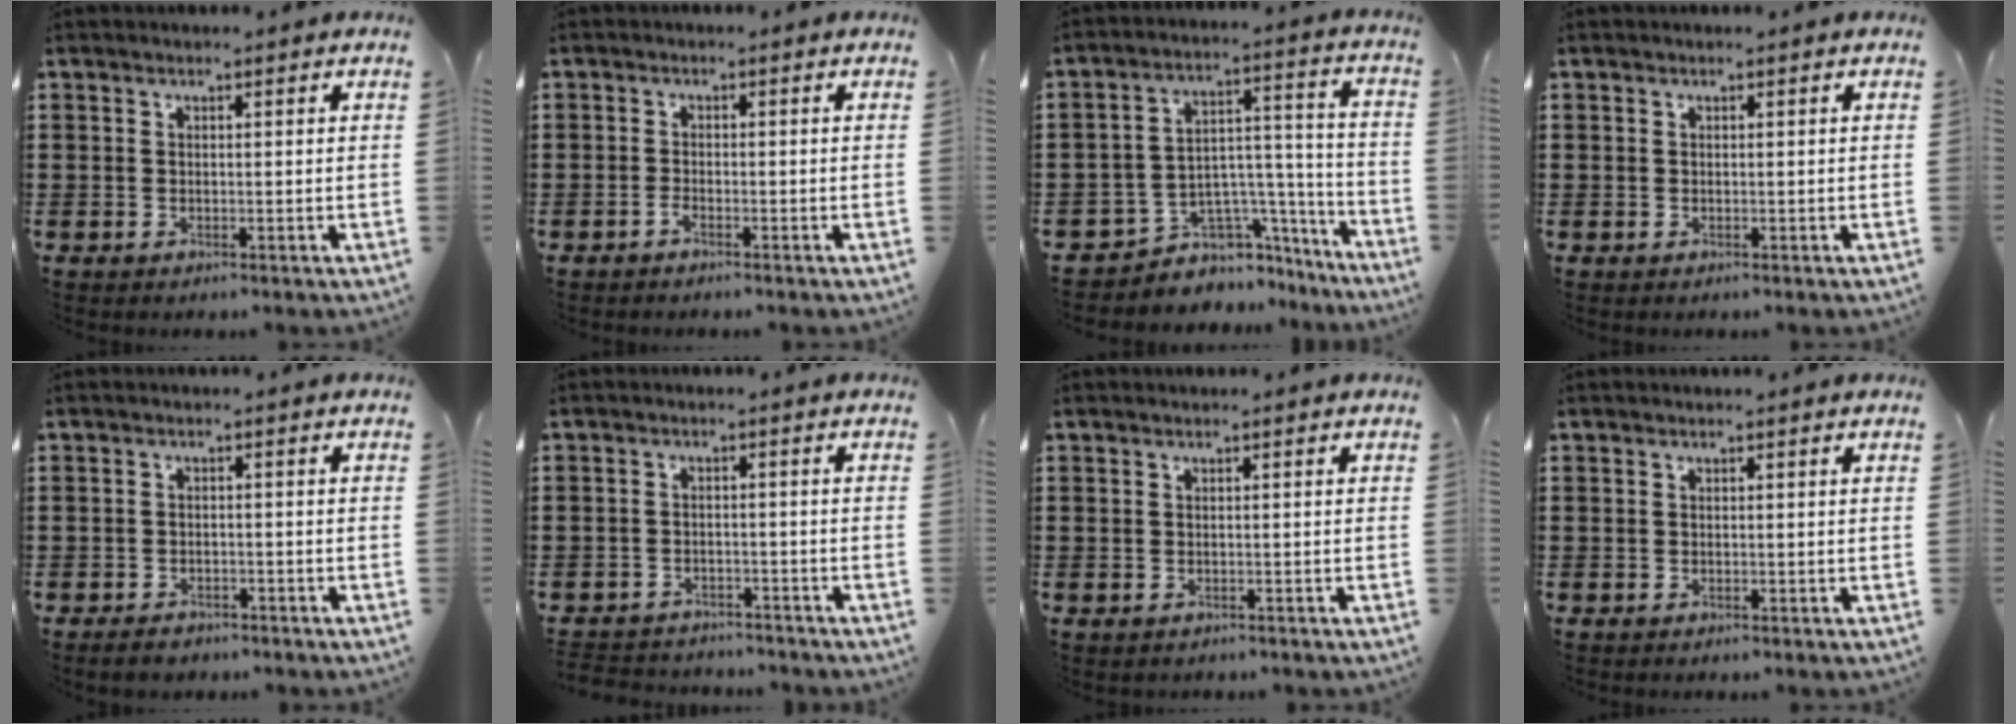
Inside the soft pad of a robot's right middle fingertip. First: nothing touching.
{"total": 1.0, "force": [-0.7, 0.1, 0.6], "torque": [-0.014, -0.004, -0.013]}
{"total": 5.5, "force": [-4.4, 3.3, 0.2], "torque": [-0.014, 0.002, -0.083]}
{"total": 0.0}
{"total": 1.8, "force": [-1.6, 0.7, 0.5], "torque": [-0.012, 0.003, -0.034]}
{"total": 2.8, "force": [-2.7, 0.4, -0.3], "torque": [-0.002, -0.002, -0.061]}
{"total": 0.0}
{"total": 0.0}